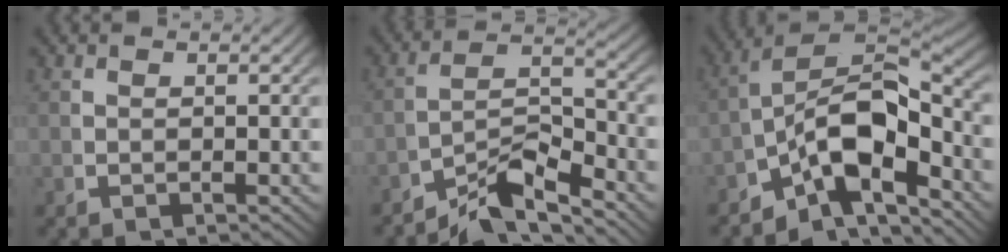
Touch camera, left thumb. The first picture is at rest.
{"total": 6.8, "force": [-3.4, 3.5, 4.8], "torque": [-0.079, -0.023, -0.054]}
{"total": 12.6, "force": [-2.9, 7.3, 9.8], "torque": [-0.165, -0.036, -0.031]}